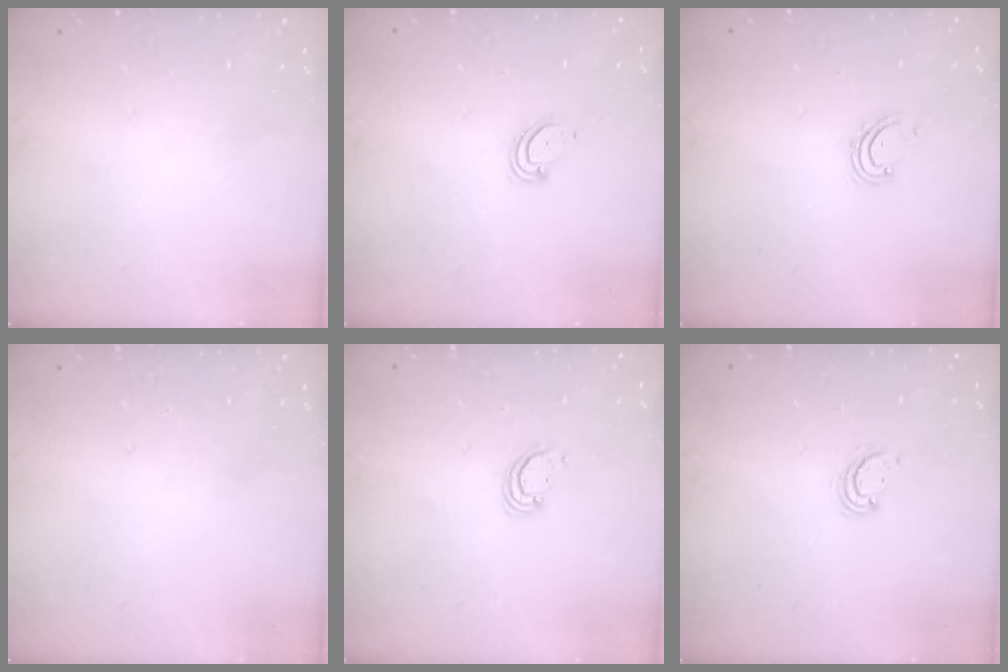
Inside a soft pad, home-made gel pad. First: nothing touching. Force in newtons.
{"total": 4.0, "press": 4.0, "slide": 0.3}
{"total": 2.7, "press": 2.6, "slide": 0.5}
{"total": 0.0}
{"total": 2.0, "press": 2.0, "slide": 0.2}
{"total": 2.6, "press": 2.6, "slide": 0.3}